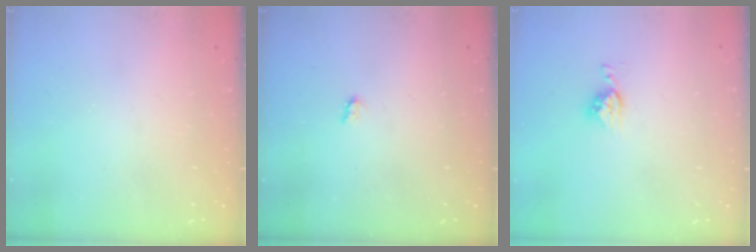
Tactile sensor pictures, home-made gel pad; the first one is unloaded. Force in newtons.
{"total": 1.7, "press": 1.6, "slide": 0.3}
{"total": 5.3, "press": 5.3, "slide": 0.1}